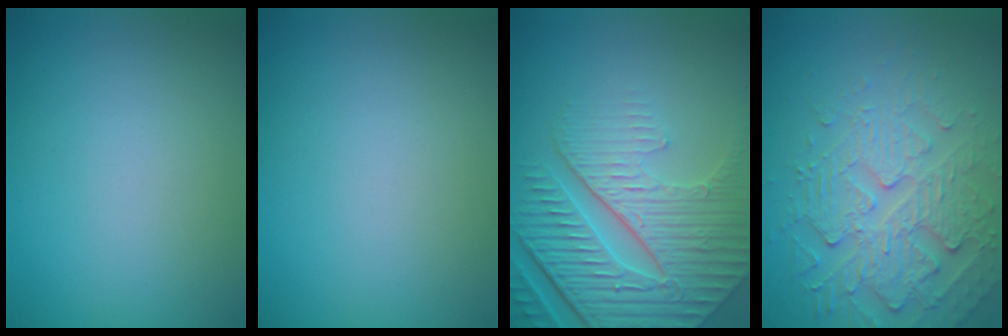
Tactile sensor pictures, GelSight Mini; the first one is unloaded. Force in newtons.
{"total": 0.0}
{"total": 9.0, "press": 6.3, "slide": 6.5}
{"total": 4.7, "press": 4.2, "slide": 2.2}